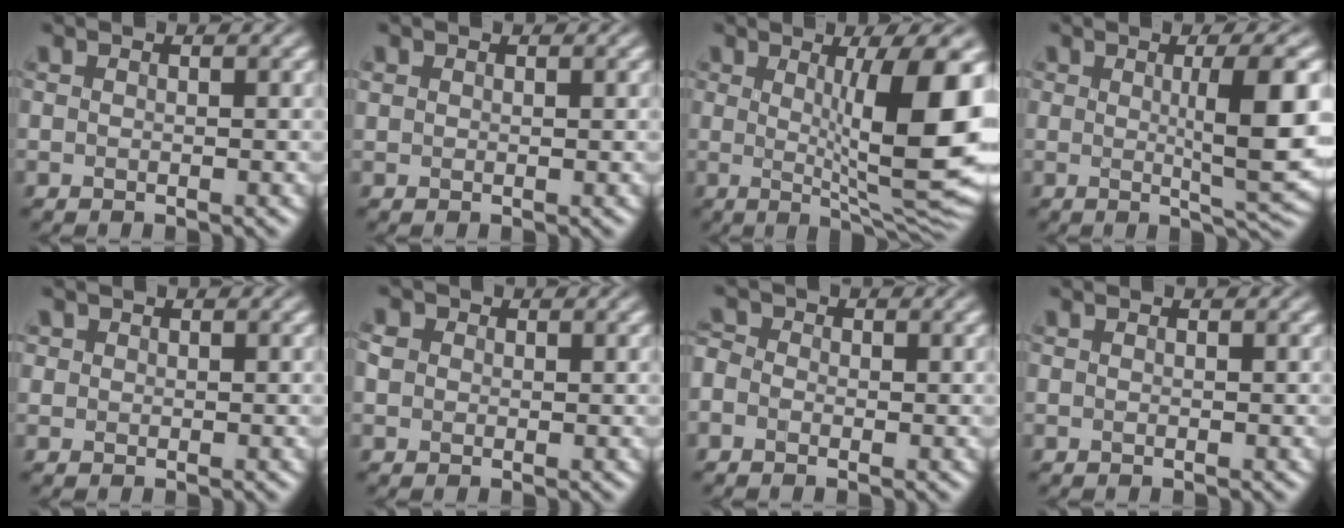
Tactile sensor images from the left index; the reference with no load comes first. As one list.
[{"total": 0.6, "force": [0.1, -0.3, -0.5], "torque": [-0.008, 0.002, 0.020]}, {"total": 10.0, "force": [0.2, 2.0, 9.8], "torque": [-0.154, -0.014, 0.038]}, {"total": 5.6, "force": [-0.4, 0.5, 5.6], "torque": [-0.095, -0.011, 0.025]}, {"total": 0.8, "force": [-0.1, -0.3, -0.7], "torque": [-0.014, -0.004, 0.024]}, {"total": 0.7, "force": [-0.4, 0.5, -0.3], "torque": [-0.025, 0.001, 0.021]}, {"total": 1.5, "force": [-1.3, 0.8, 0.2], "torque": [-0.031, 0.003, -0.004]}, {"total": 0.0}]